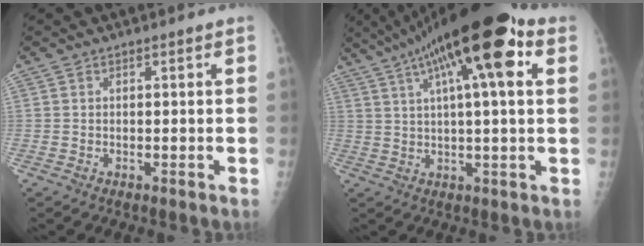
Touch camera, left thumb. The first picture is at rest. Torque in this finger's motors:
{"motor_torque": [1.34, 0.55, 2.06, -0.71, 0.43]}